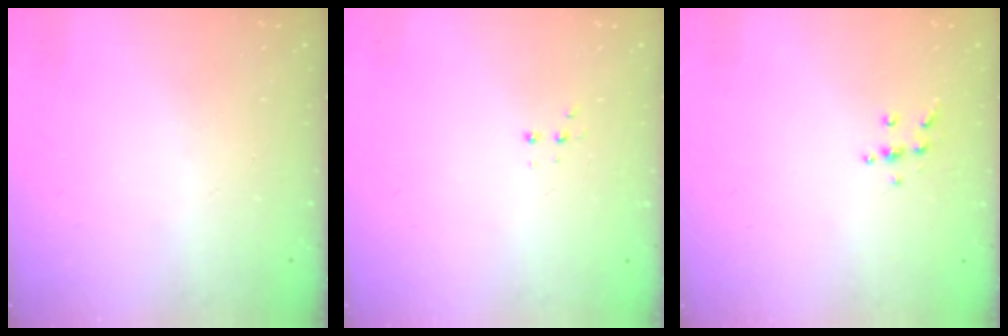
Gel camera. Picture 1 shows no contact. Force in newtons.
{"total": 3.0, "press": 2.9, "slide": 0.7}
{"total": 5.2, "press": 5.2, "slide": 0.6}